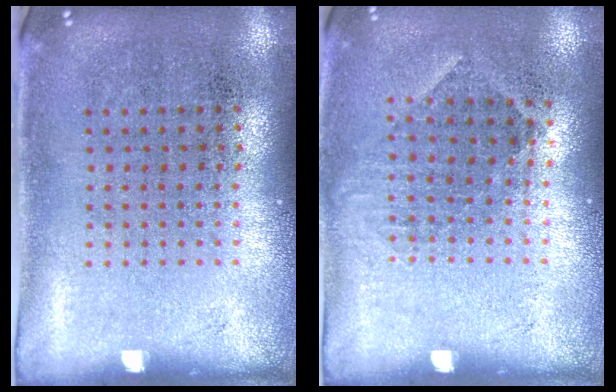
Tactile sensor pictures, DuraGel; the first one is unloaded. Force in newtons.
{"total": 0.9, "press": 0.7, "slide": 0.5}